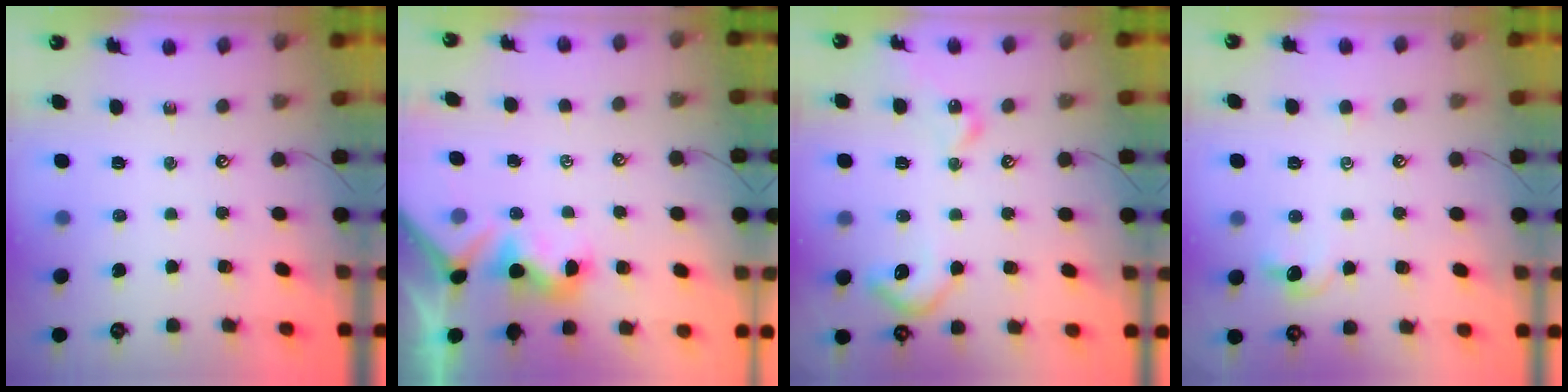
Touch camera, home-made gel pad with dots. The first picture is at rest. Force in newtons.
{"total": 1.5, "press": 1.3, "slide": 0.8}
{"total": 8.9, "press": 8.8, "slide": 1.0}
{"total": 1.5, "press": 1.4, "slide": 0.6}